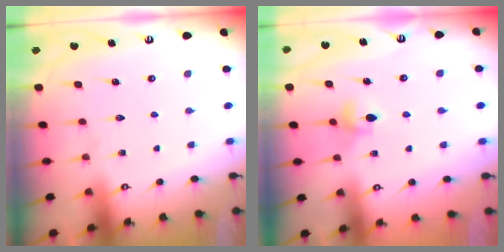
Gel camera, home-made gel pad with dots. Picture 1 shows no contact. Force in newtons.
{"total": 4.9, "press": 4.9, "slide": 0.5}